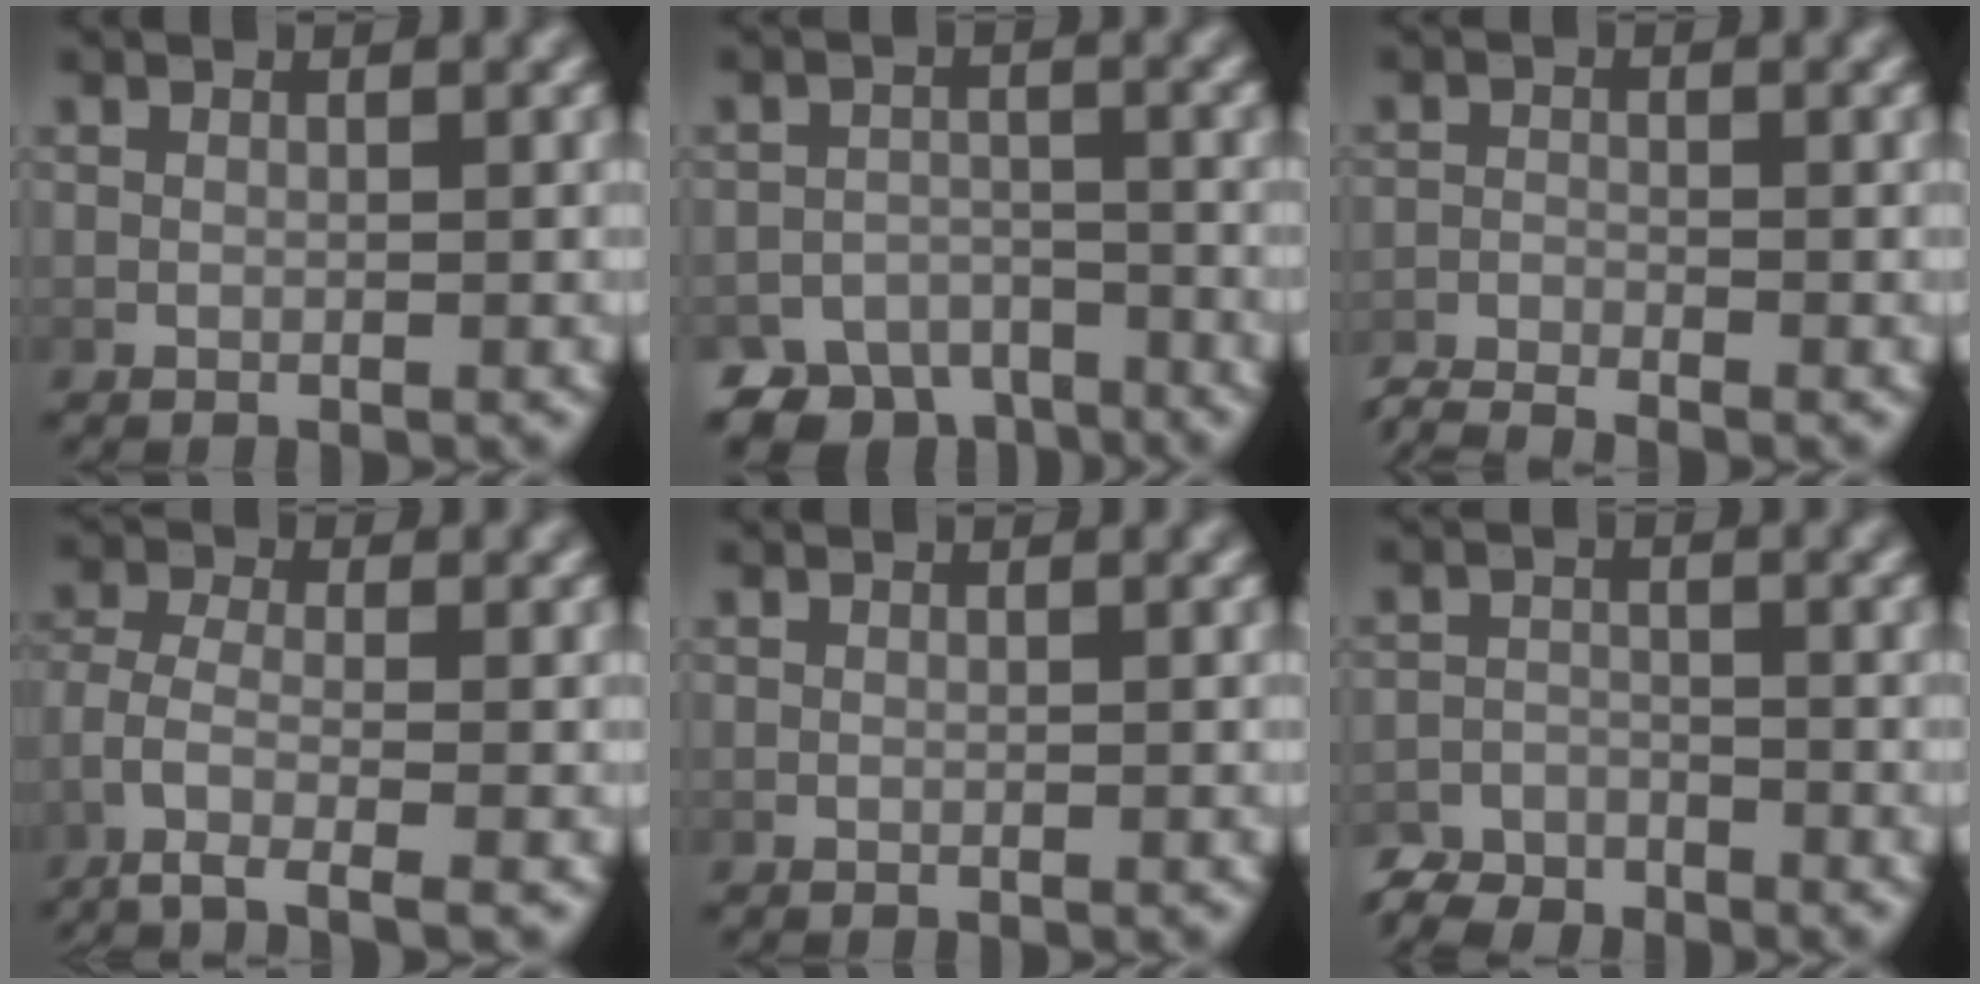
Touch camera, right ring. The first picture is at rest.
{"total": 7.6, "force": [-6.5, 3.7, 1.4], "torque": [0.003, -0.017, -0.112]}
{"total": 2.8, "force": [-2.7, 0.5, 0.3], "torque": [-0.003, -0.009, -0.050]}
{"total": 4.5, "force": [-2.2, 2.0, 3.4], "torque": [-0.088, -0.025, -0.022]}
{"total": 0.0}
{"total": 3.6, "force": [-3.4, 1.3, 0.4], "torque": [-0.002, -0.012, -0.060]}